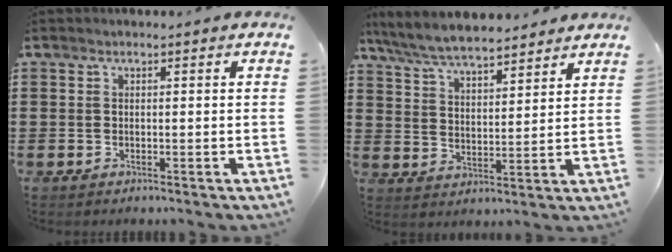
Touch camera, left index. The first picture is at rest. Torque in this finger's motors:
{"motor_torque": [1.26, -0.88, 0.38, 0.19]}